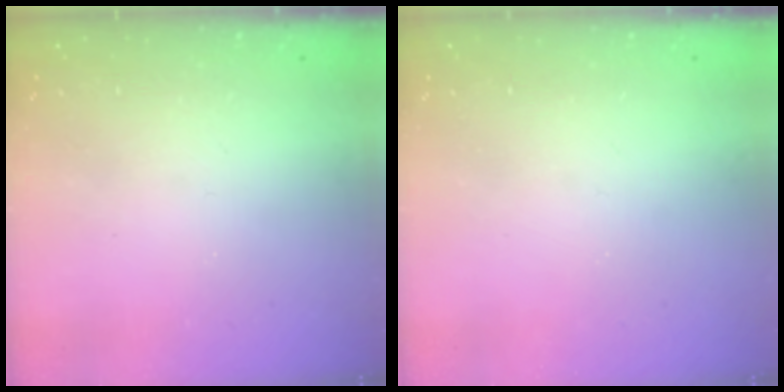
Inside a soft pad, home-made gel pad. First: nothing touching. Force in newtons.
{"total": 0.0}